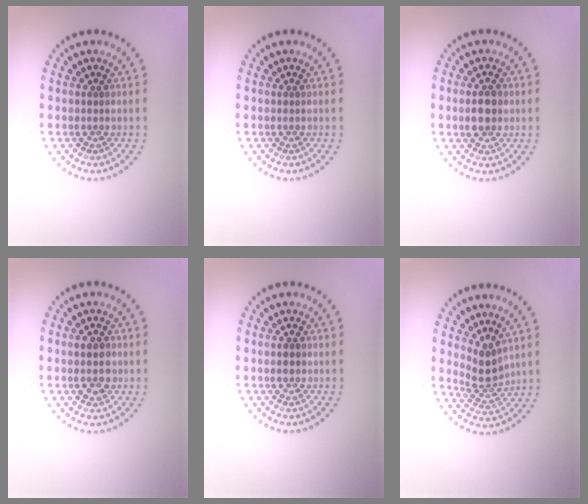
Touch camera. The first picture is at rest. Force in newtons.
{"total": 0.0}
{"total": 2.8, "press": 2.8, "slide": 0.1}
{"total": 2.7, "press": 2.7, "slide": 0.1}
{"total": 1.2, "press": 1.2, "slide": 0.1}
{"total": 2.6, "press": 1.8, "slide": 1.8}